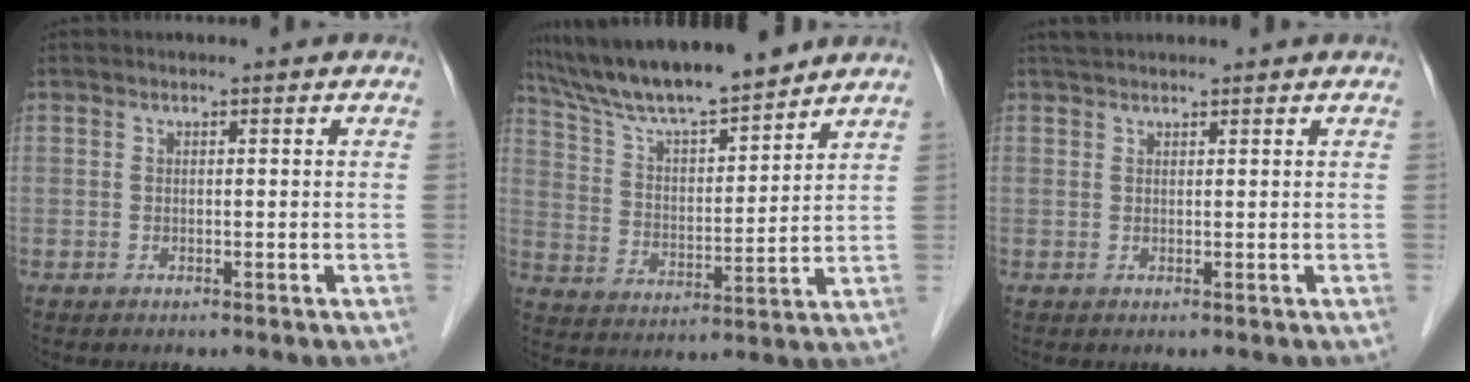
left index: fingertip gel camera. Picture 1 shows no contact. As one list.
[{"total": 14.0, "force": [12.5, 1.1, 6.2], "torque": [-0.113, 0.006, 0.225]}, {"total": 2.4, "force": [2.3, 0.3, 0.9], "torque": [-0.011, 0.024, 0.039]}]